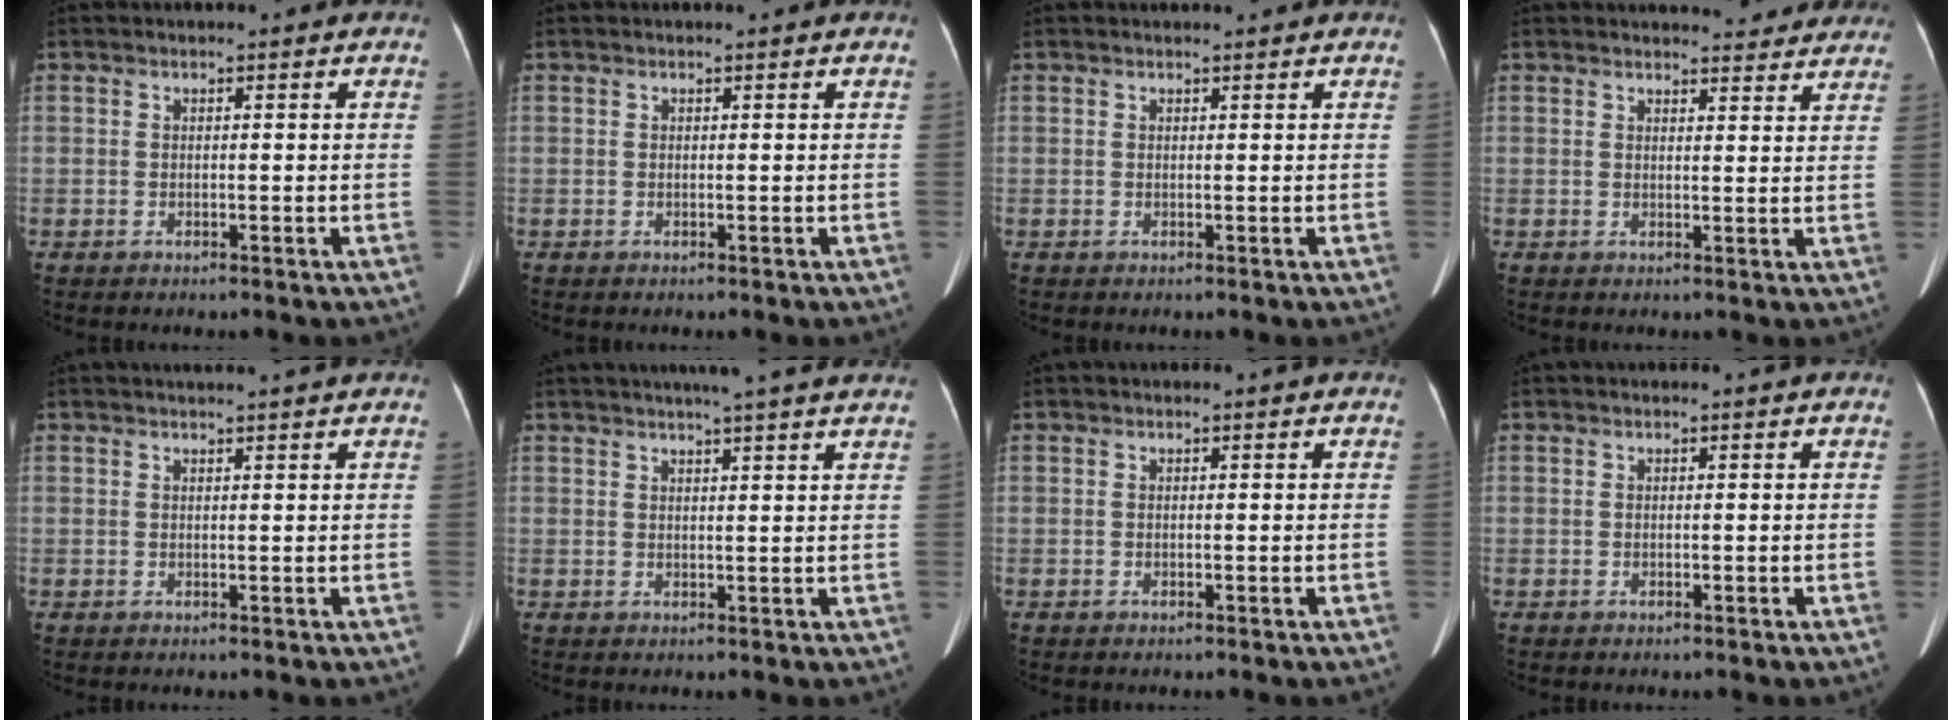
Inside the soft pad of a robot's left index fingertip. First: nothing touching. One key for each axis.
{"total": 0.0}
{"total": 1.5, "fx": 1.4, "fy": 0.1, "fz": 0.4, "tx": -0.006, "ty": 0.015, "tz": 0.022}
{"total": 9.1, "fx": 8.6, "fy": 2.3, "fz": 2.0, "tx": -0.004, "ty": 0.000, "tz": 0.082}
{"total": 3.1, "fx": 2.9, "fy": -0.4, "fz": 1.2, "tx": -0.013, "ty": 0.017, "tz": 0.038}
{"total": 9.4, "fx": 8.0, "fy": -0.4, "fz": 5.0, "tx": -0.070, "ty": 0.024, "tz": 0.086}
{"total": 0.0}
{"total": 0.0}